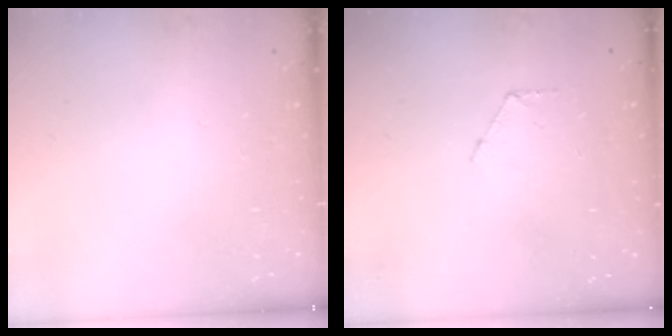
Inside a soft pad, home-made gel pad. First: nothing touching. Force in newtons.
{"total": 4.6, "press": 4.6, "slide": 0.4}